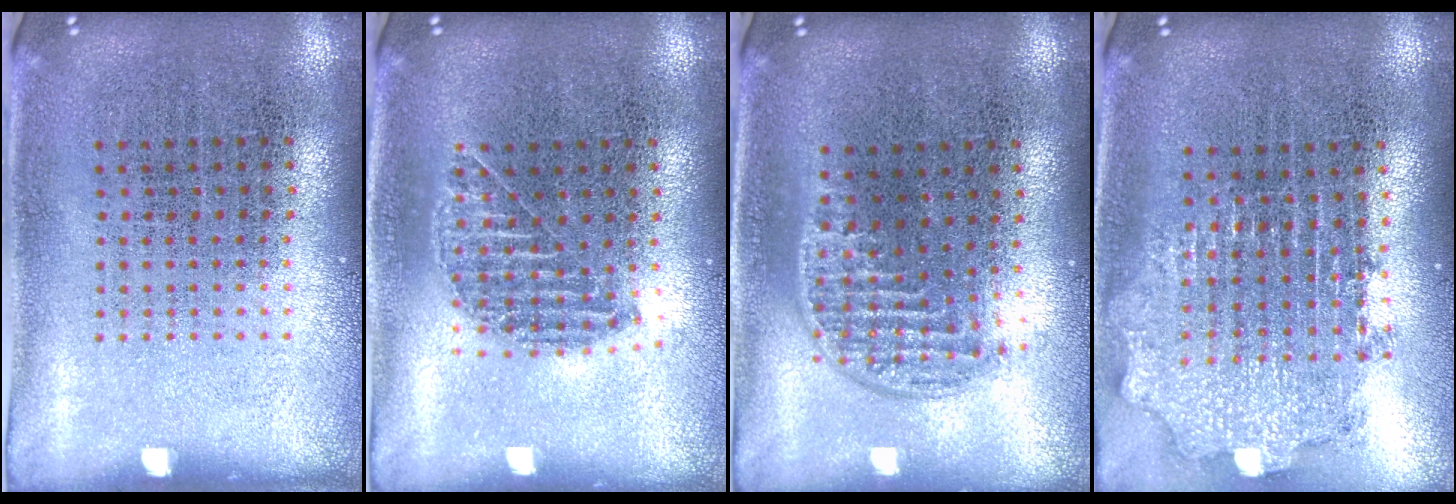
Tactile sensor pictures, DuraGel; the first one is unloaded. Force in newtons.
{"total": 1.0, "press": 0.9, "slide": 0.4}
{"total": 1.2, "press": 1.0, "slide": 0.6}
{"total": 2.0, "press": 1.5, "slide": 1.3}